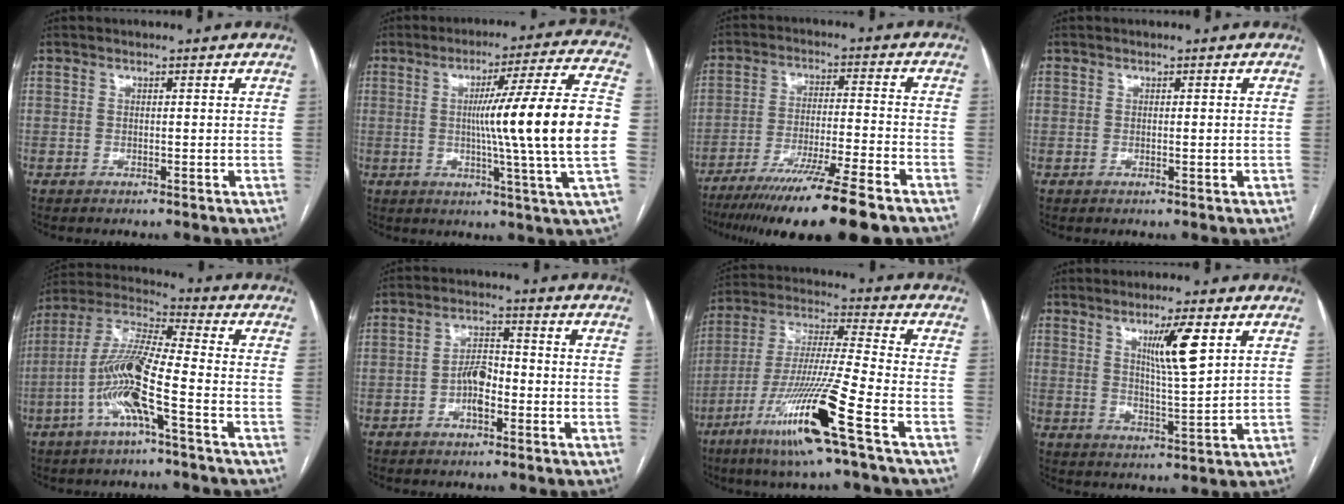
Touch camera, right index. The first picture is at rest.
{"total": 18.7, "force": [-0.5, -2.2, 18.5], "torque": [-0.269, -0.004, -0.020]}
{"total": 18.0, "force": [-13.7, -0.2, 11.6], "torque": [-0.173, -0.042, -0.221]}
{"total": 0.8, "force": [-0.1, 0.2, 0.8], "torque": [-0.012, 0.002, 0.004]}
{"total": 11.9, "force": [-4.2, 0.5, 11.1], "torque": [-0.236, 0.007, -0.090]}
{"total": 4.6, "force": [-1.6, 1.9, 3.8], "torque": [-0.071, 0.011, -0.032]}
{"total": 16.5, "force": [-8.1, -1.2, 14.3], "torque": [-0.295, -0.034, -0.155]}
{"total": 7.6, "force": [3.4, 0.2, 6.8], "torque": [-0.118, -0.009, 0.060]}